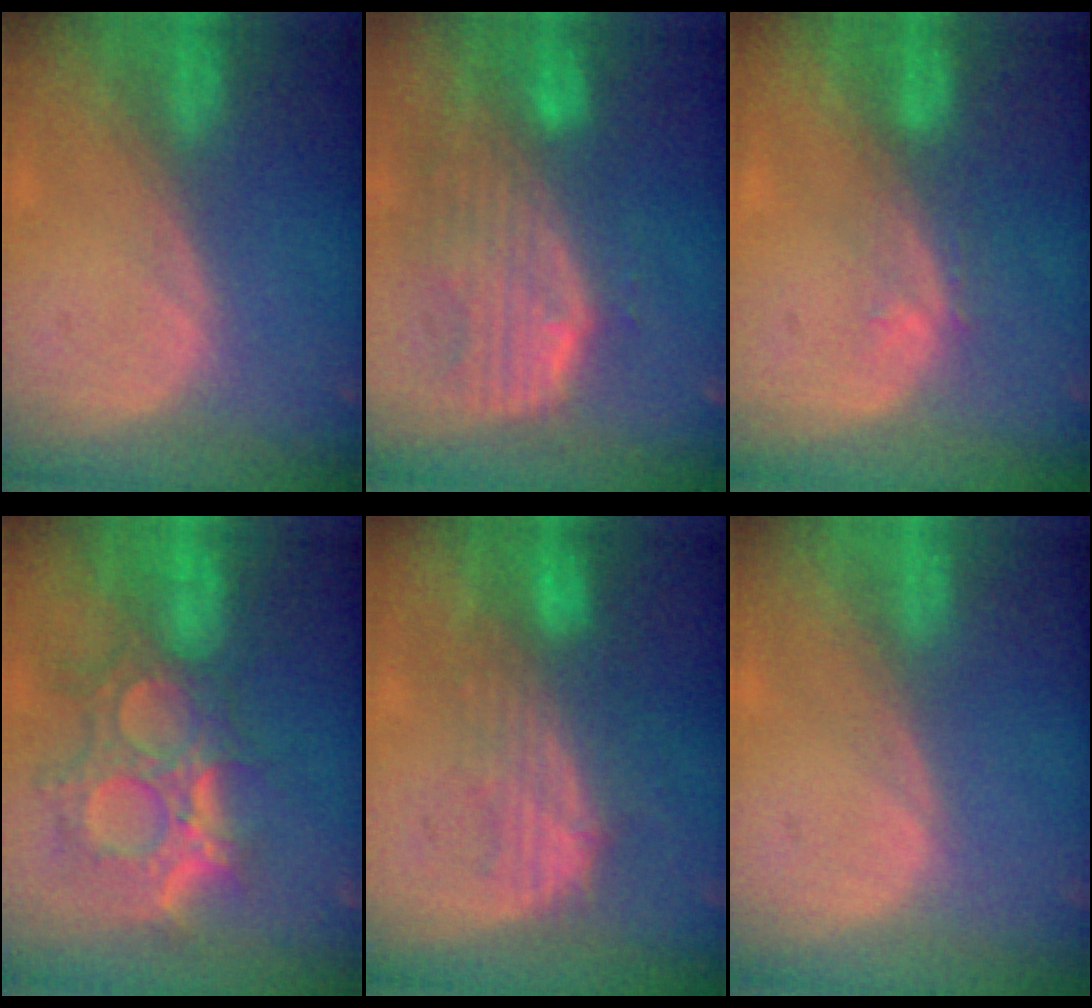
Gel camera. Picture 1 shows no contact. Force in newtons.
{"total": 10.5, "press": 9.0, "slide": 5.3}
{"total": 2.9, "press": 2.4, "slide": 1.7}
{"total": 11.9, "press": 10.6, "slide": 5.2}
{"total": 7.4, "press": 7.0, "slide": 2.2}
{"total": 0.0}